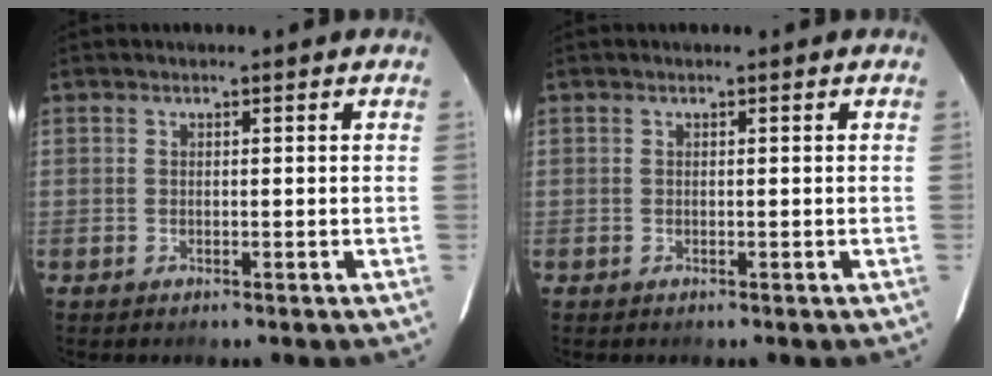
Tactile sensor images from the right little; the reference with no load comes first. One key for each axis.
{"total": 0.0}